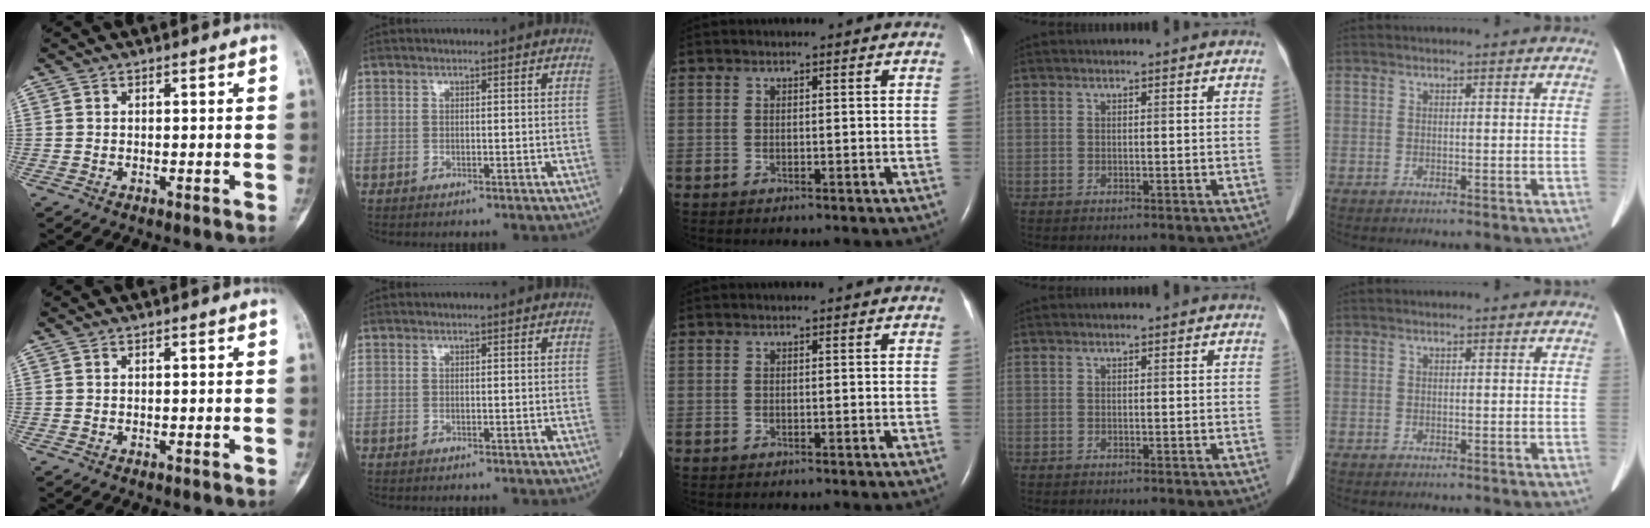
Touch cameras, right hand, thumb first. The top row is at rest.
{}